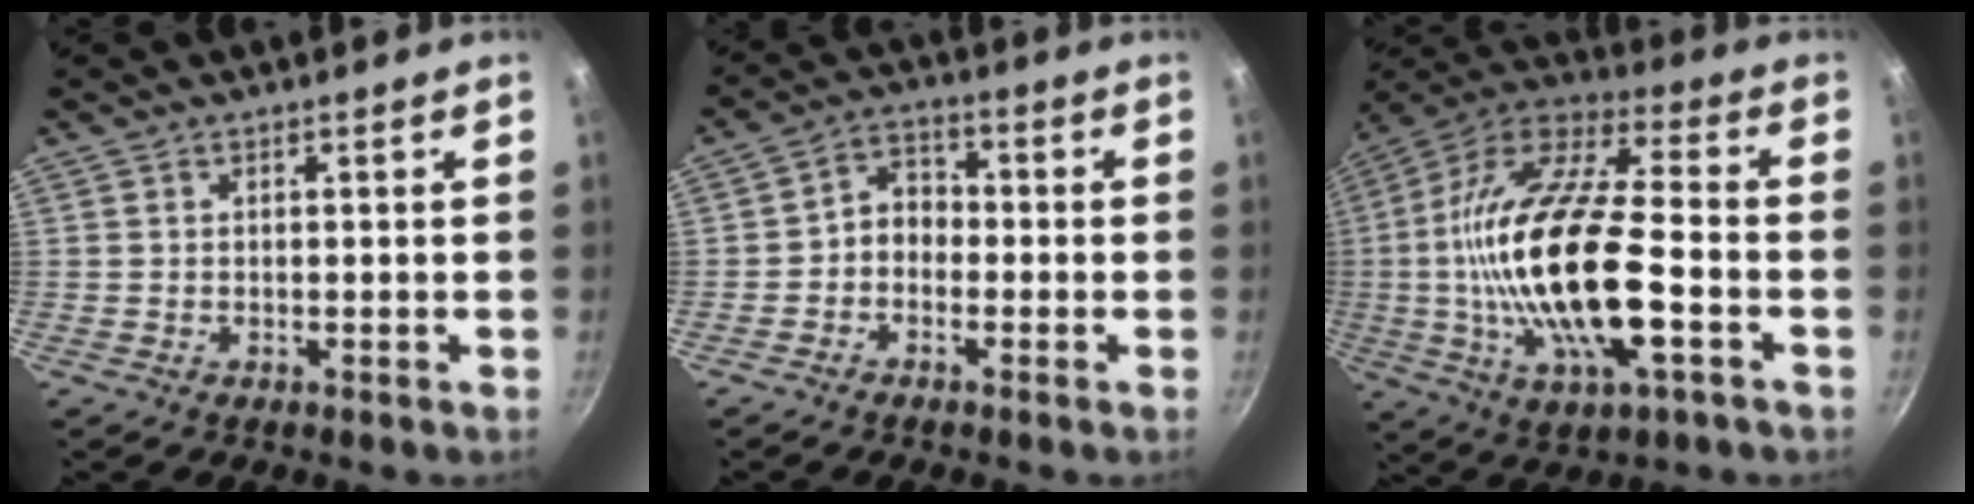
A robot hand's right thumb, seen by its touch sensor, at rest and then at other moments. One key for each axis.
{"total": 4.8, "fx": -1.5, "fy": 3.8, "fz": 2.6, "tx": -0.022, "ty": 0.029, "tz": -0.038}
{"total": 25.9, "fx": -3.9, "fy": 9.7, "fz": 23.7, "tx": -0.455, "ty": 0.021, "tz": -0.083}